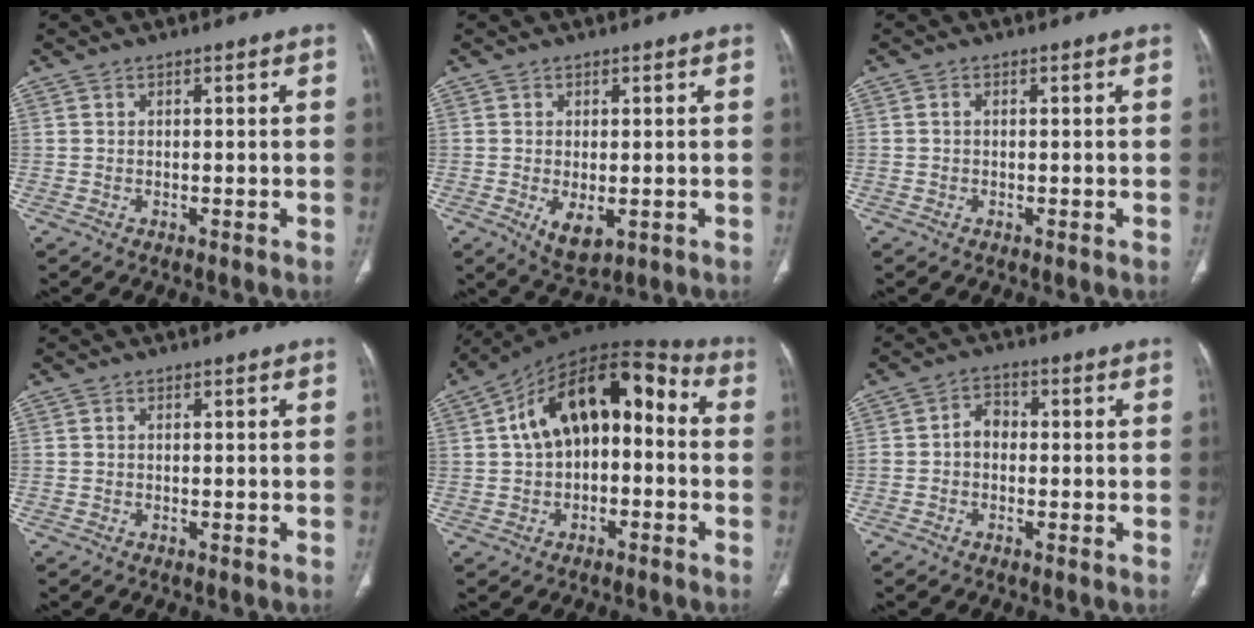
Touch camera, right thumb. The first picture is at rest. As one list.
[{"total": 5.1, "force": [-1.2, 2.6, 4.2], "torque": [-0.068, -0.013, -0.008]}, {"total": 0.6, "force": [0.0, 0.4, 0.4], "torque": [-0.010, 0.001, -0.002]}, {"total": 0.0}, {"total": 17.0, "force": [1.0, 10.1, 13.7], "torque": [-0.186, 0.058, 0.006]}, {"total": 5.4, "force": [-0.6, 4.0, 3.5], "torque": [-0.047, 0.021, -0.020]}]